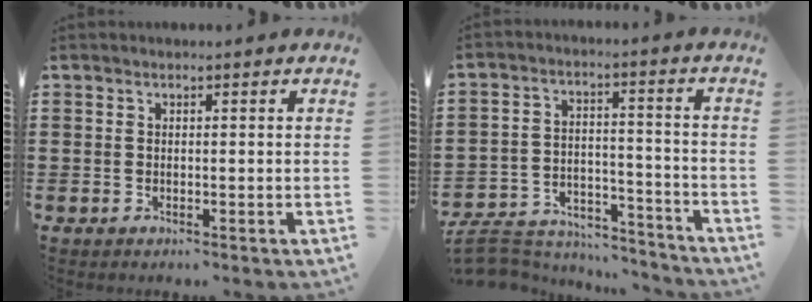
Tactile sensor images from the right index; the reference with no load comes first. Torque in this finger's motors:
{"motor_torque": [-2.14, 0.00, -0.82, -0.21]}